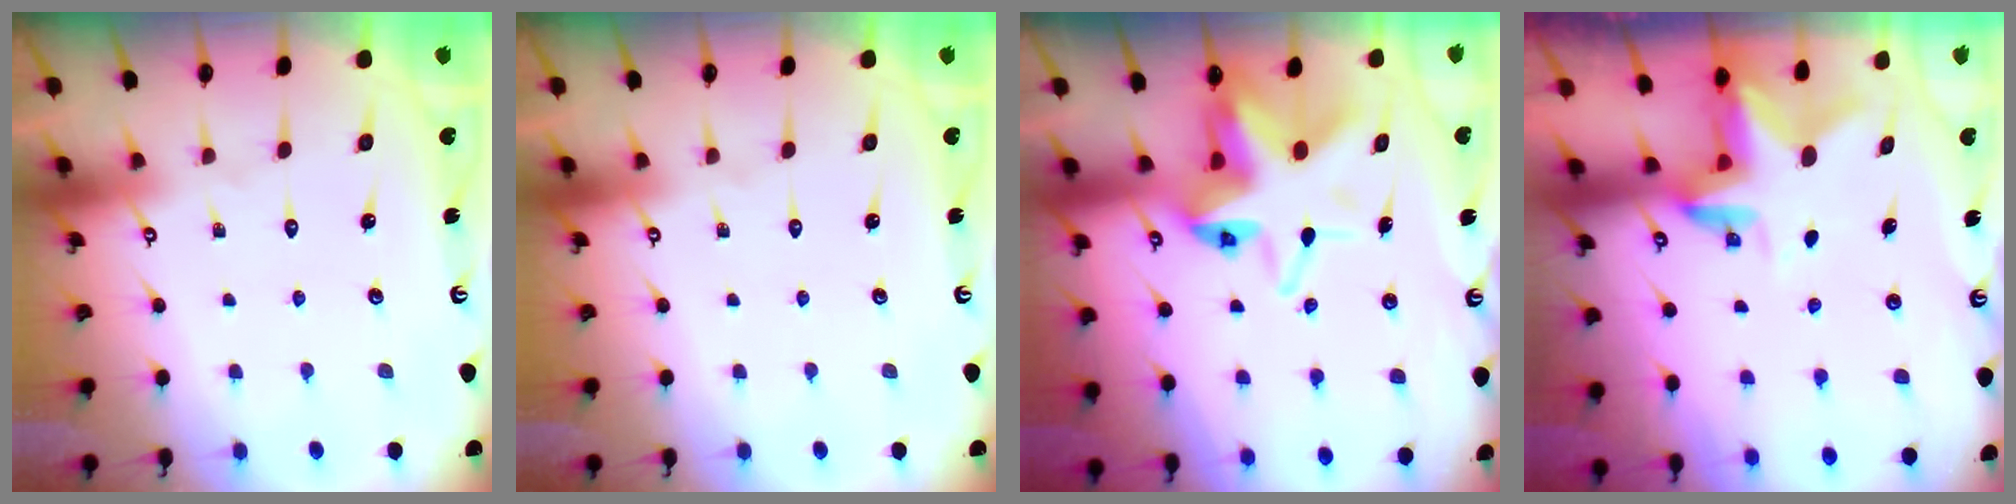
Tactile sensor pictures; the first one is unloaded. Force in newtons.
{"total": 0.0}
{"total": 9.9, "press": 9.8, "slide": 1.1}
{"total": 2.7, "press": 2.7, "slide": 0.2}